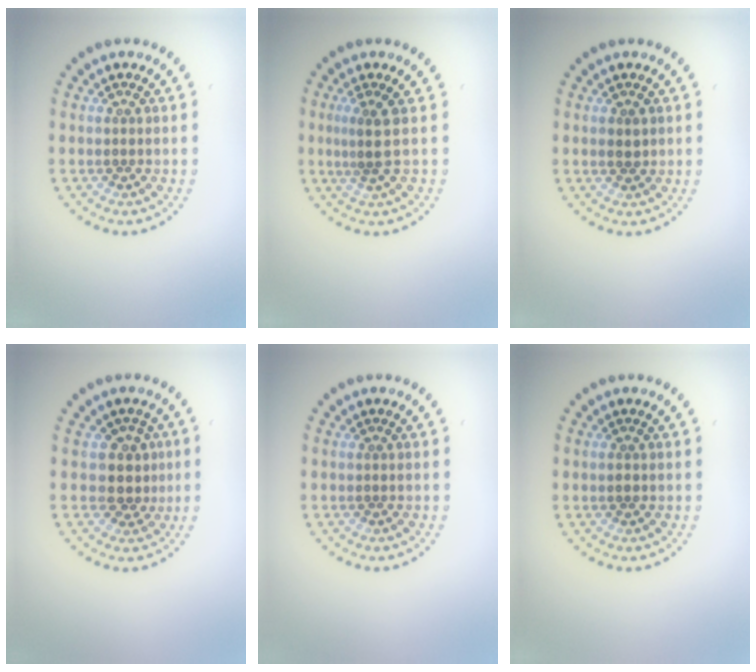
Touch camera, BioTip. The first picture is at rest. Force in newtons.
{"total": 2.0, "press": 1.3, "slide": 1.6}
{"total": 1.2, "press": 1.2, "slide": 0.1}
{"total": 2.5, "press": 1.9, "slide": 1.5}
{"total": 0.0}
{"total": 0.8, "press": 0.8, "slide": 0.1}